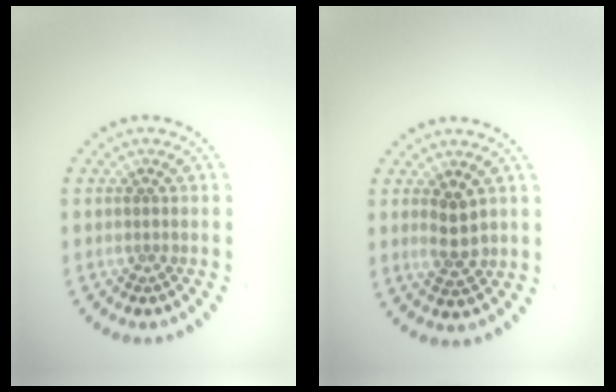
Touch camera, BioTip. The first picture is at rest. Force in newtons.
{"total": 2.4, "press": 2.3, "slide": 0.5}